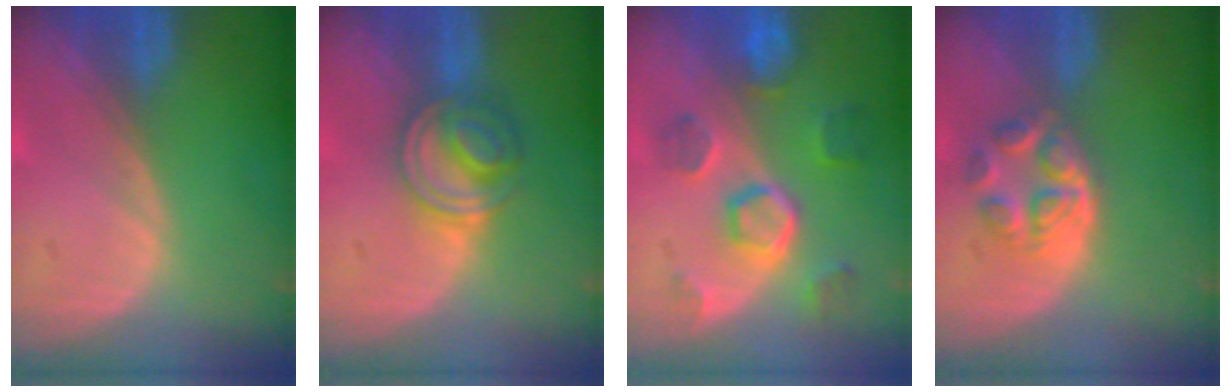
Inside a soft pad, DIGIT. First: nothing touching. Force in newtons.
{"total": 6.1, "press": 6.0, "slide": 0.9}
{"total": 8.6, "press": 7.7, "slide": 3.9}
{"total": 6.2, "press": 5.2, "slide": 3.3}